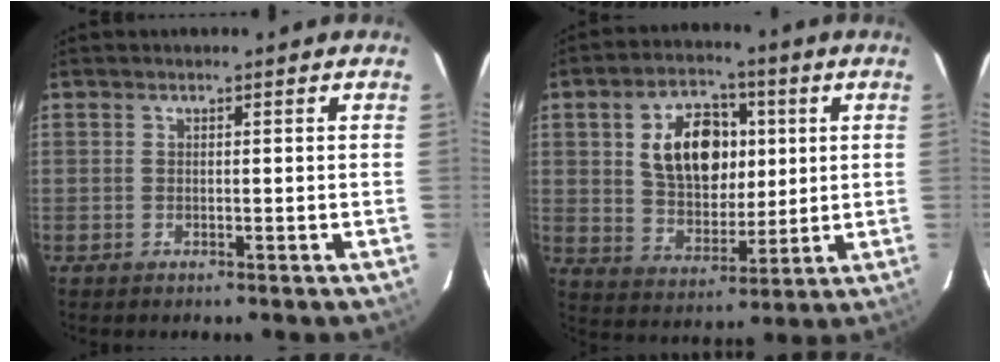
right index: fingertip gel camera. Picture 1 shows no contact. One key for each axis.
{"total": 13.9, "fx": 3.1, "fy": 9.1, "fz": 10.1, "tx": -0.177, "ty": 0.023, "tz": 0.064}